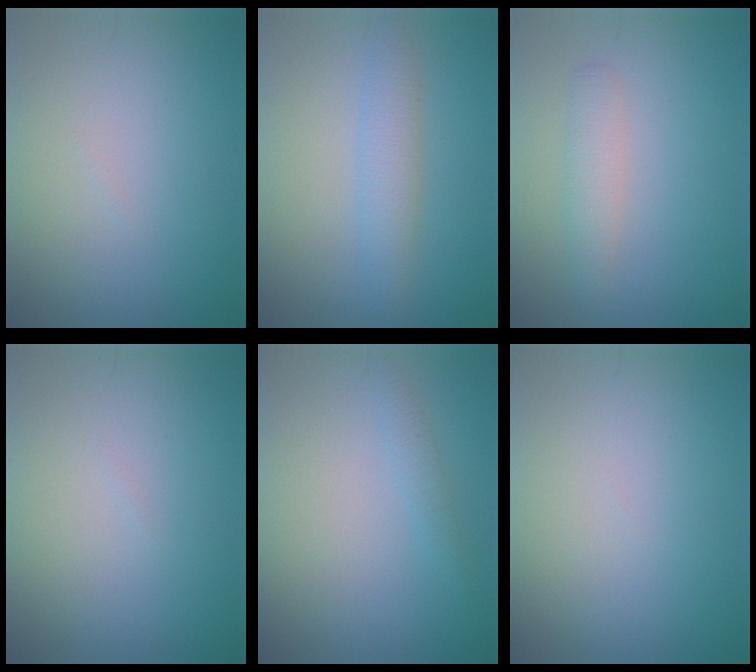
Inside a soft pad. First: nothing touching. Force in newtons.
{"total": 2.7, "press": 2.7, "slide": 0.1}
{"total": 1.9, "press": 1.9, "slide": 0.1}
{"total": 0.0}
{"total": 1.1, "press": 1.1, "slide": 0.1}
{"total": 0.0}